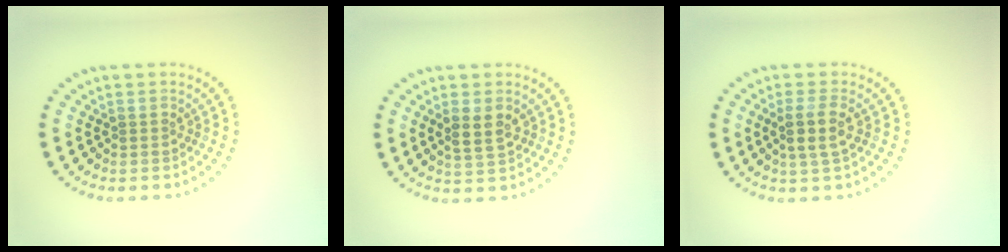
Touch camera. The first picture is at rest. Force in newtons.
{"total": 2.3, "press": 2.2, "slide": 0.6}
{"total": 2.5, "press": 2.2, "slide": 1.2}